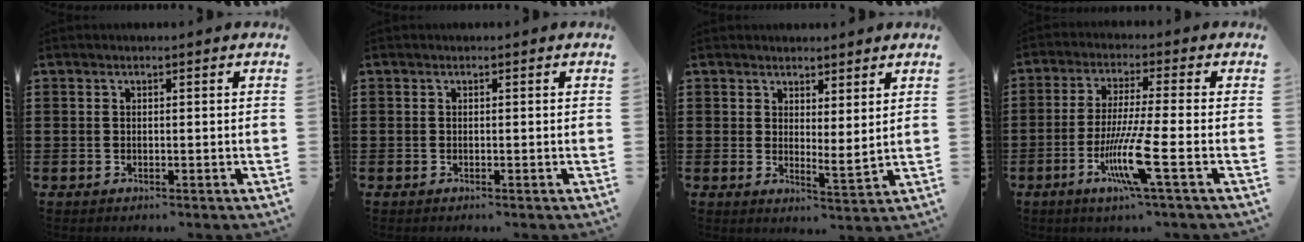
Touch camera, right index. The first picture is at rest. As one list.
[{"total": 0.0}, {"total": 2.7, "force": [2.6, 0.5, 0.4], "torque": [-0.018, -0.004, 0.049]}, {"total": 9.5, "force": [-3.7, 0.0, 8.7], "torque": [-0.178, -0.022, -0.072]}]